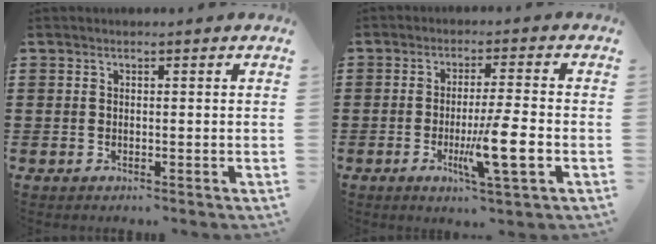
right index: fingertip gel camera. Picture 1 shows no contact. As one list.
[{"total": 8.3, "force": [-2.3, 0.5, 8.0], "torque": [-0.149, -0.019, -0.042]}]